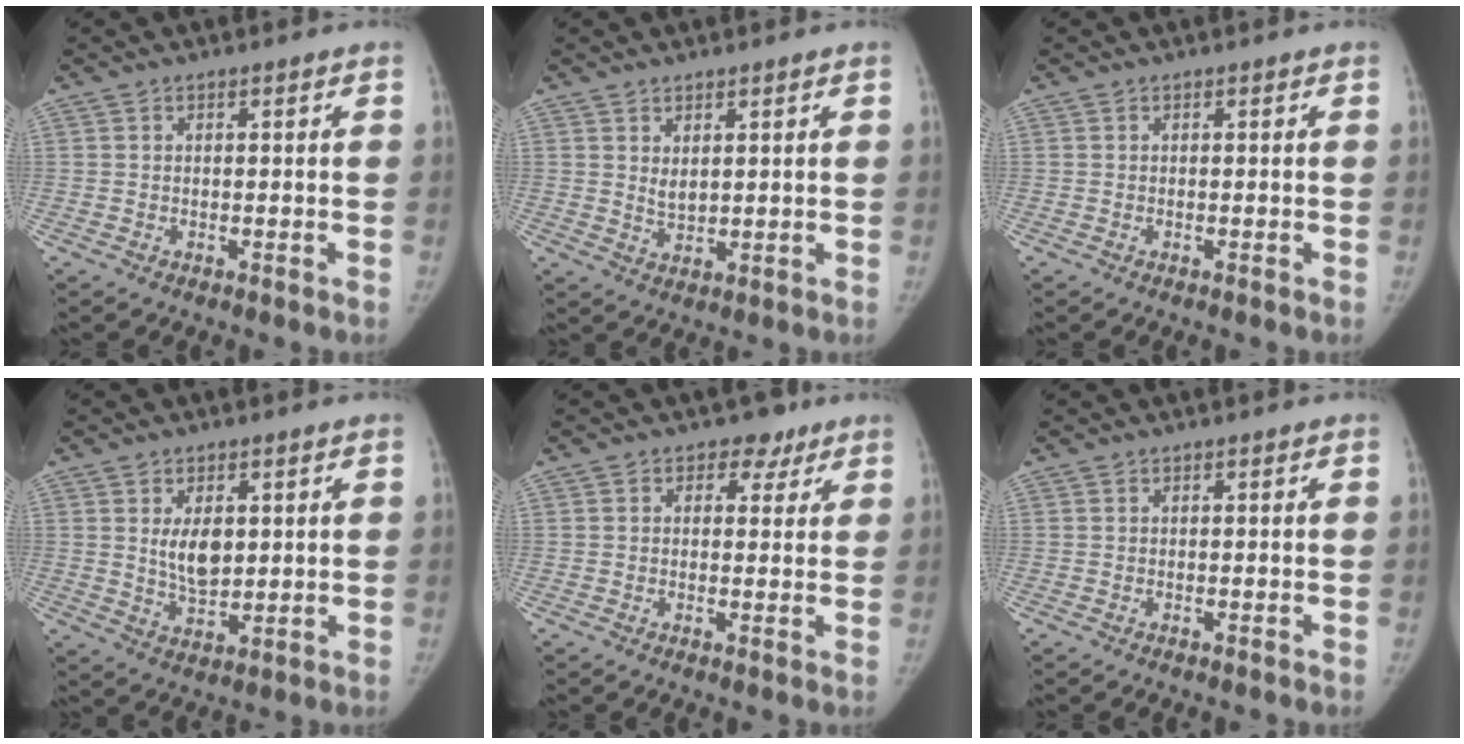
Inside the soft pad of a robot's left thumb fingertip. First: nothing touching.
{"total": 2.8, "force": [1.2, 1.4, 2.0], "torque": [-0.027, -0.021, 0.025]}
{"total": 0.0}
{"total": 6.8, "force": [1.5, 4.1, 5.2], "torque": [-0.067, -0.021, 0.033]}
{"total": 4.2, "force": [2.2, 3.2, 1.5], "torque": [0.006, -0.005, 0.025]}
{"total": 0.0}